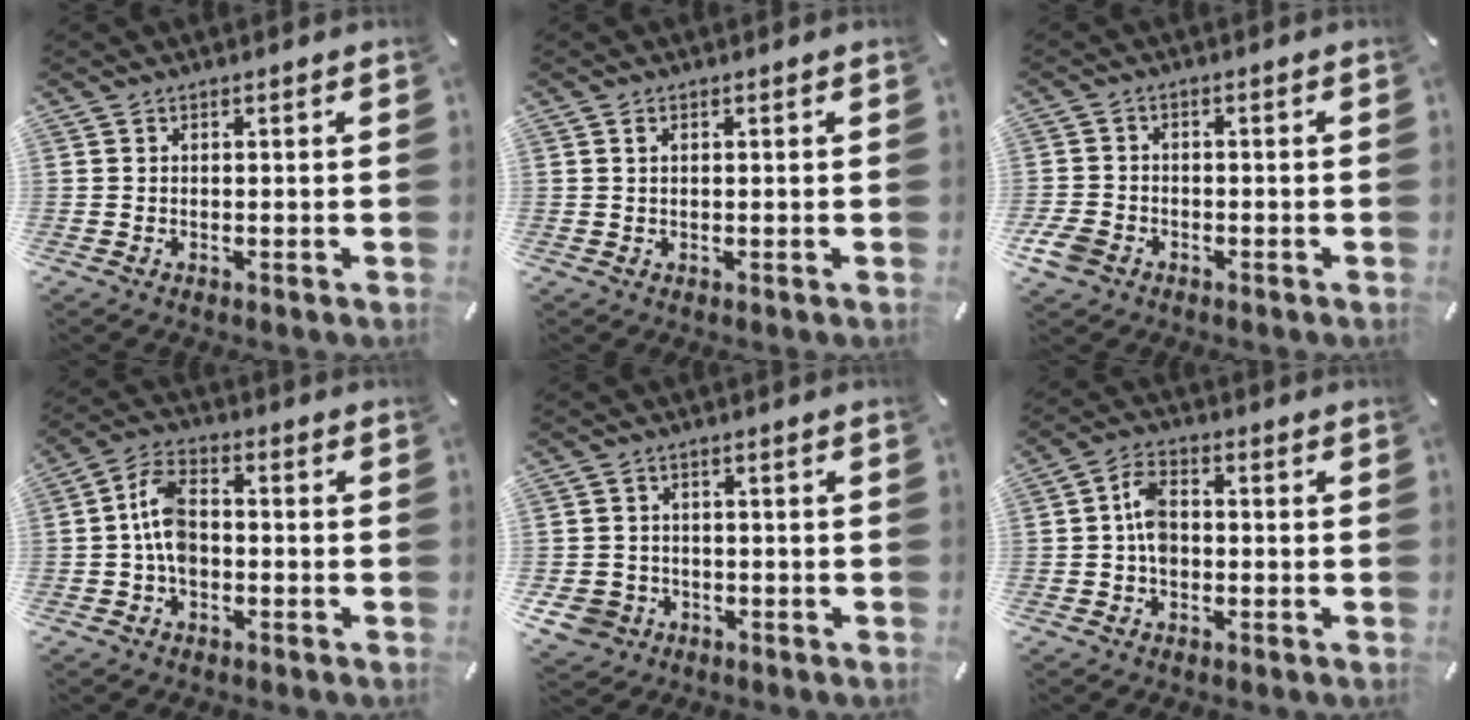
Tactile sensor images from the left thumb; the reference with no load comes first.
{"total": 1.2, "force": [0.4, 0.6, 0.9], "torque": [-0.019, 0.003, 0.006]}
{"total": 4.7, "force": [-2.4, 3.5, 2.1], "torque": [-0.058, 0.007, -0.048]}
{"total": 7.9, "force": [-1.1, 5.1, 6.0], "torque": [-0.130, 0.013, -0.022]}
{"total": 6.2, "force": [-2.4, 5.4, 1.8], "torque": [-0.058, 0.014, -0.044]}
{"total": 5.9, "force": [-0.6, 3.9, 4.3], "torque": [-0.090, 0.010, -0.013]}